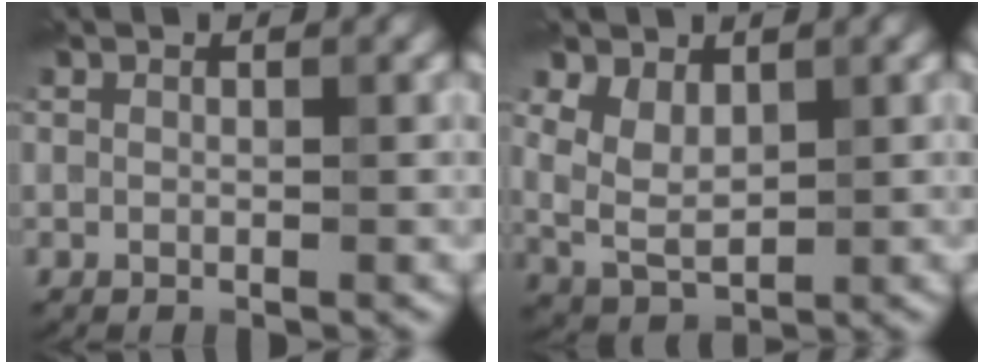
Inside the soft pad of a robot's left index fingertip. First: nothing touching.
{"total": 3.7, "force": [1.5, 2.3, 2.5], "torque": [-0.061, 0.001, 0.029]}